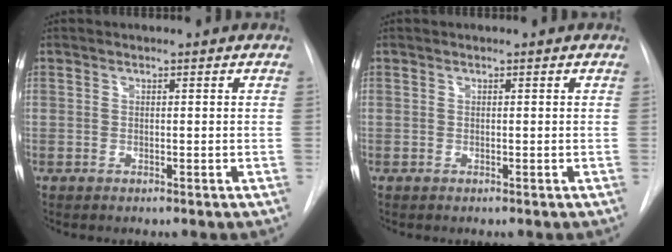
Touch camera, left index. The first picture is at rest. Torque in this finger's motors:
{"motor_torque": [-0.07, 0.07, 0.00, 0.00]}